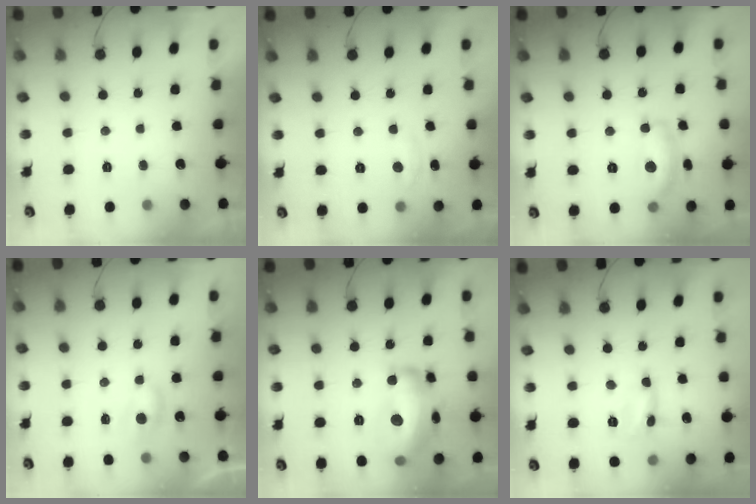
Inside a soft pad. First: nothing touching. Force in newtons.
{"total": 2.7, "press": 2.7, "slide": 0.4}
{"total": 12.6, "press": 12.6, "slide": 0.8}
{"total": 5.0, "press": 4.9, "slide": 0.6}
{"total": 19.6, "press": 19.5, "slide": 1.1}
{"total": 3.6, "press": 3.6, "slide": 0.4}